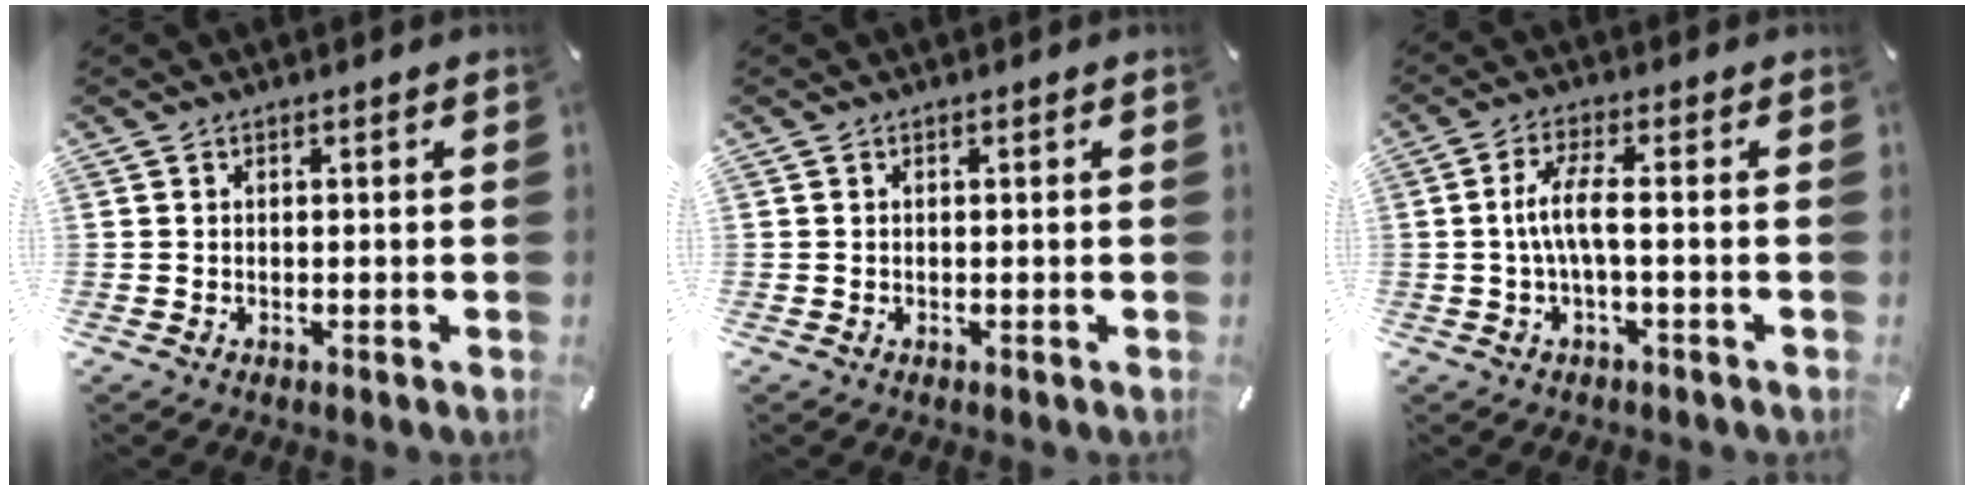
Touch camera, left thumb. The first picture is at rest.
{"total": 0.0}
{"total": 6.8, "force": [-0.4, 1.6, 6.6], "torque": [-0.141, -0.003, -0.015]}